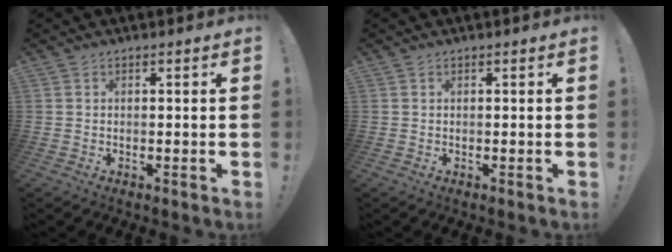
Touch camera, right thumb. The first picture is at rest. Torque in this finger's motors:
{"motor_torque": [-0.20, 0.05, -0.25, -0.04, 0.04]}